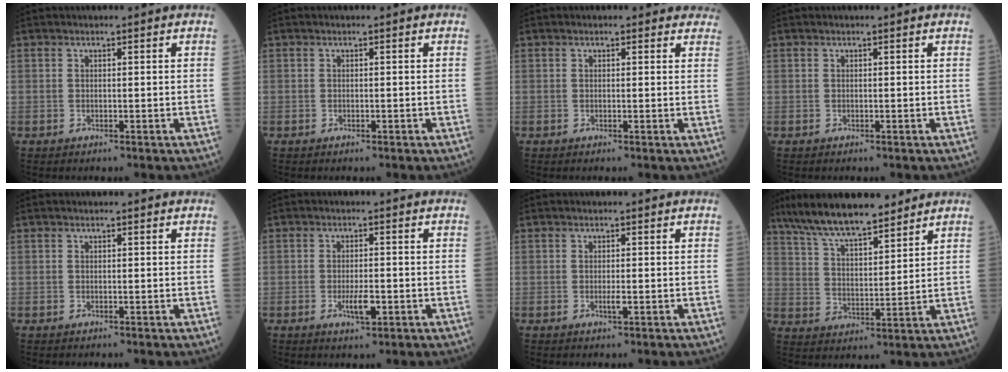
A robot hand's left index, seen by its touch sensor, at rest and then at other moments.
{"total": 0.8, "force": [-0.4, 0.4, 0.5], "torque": [-0.006, 0.002, -0.005]}
{"total": 3.4, "force": [3.1, 1.4, 0.5], "torque": [0.012, -0.001, 0.012]}
{"total": 0.0}
{"total": 0.0}
{"total": 3.3, "force": [-1.2, 0.9, 3.0], "torque": [-0.058, -0.001, -0.017]}
{"total": 1.0, "force": [-0.3, 0.1, 1.0], "torque": [-0.018, -0.002, -0.004]}
{"total": 13.1, "force": [10.9, 2.7, 6.7], "torque": [-0.122, 0.016, 0.196]}